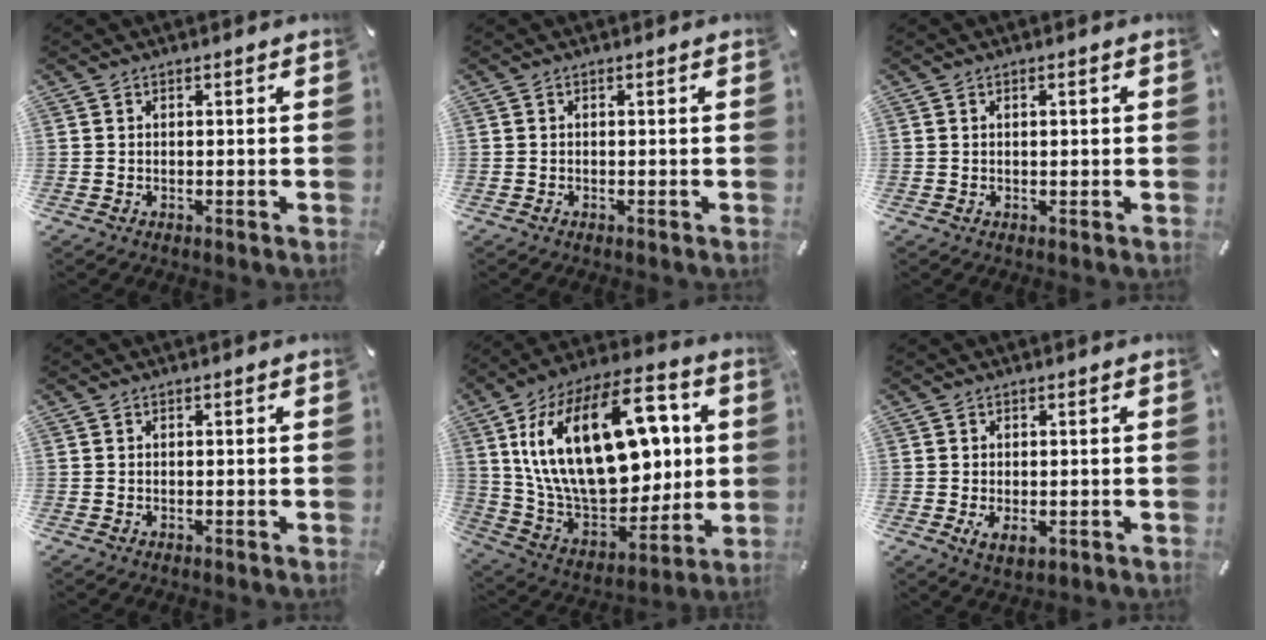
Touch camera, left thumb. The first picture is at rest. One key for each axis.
{"total": 0.0}
{"total": 0.9, "fx": 0.3, "fy": 0.3, "fz": 0.7, "tx": -0.016, "ty": 0.004, "tz": 0.005}
{"total": 0.0}
{"total": 30.2, "fx": 7.2, "fy": 17.8, "fz": 23.3, "tx": -0.445, "ty": -0.031, "tz": 0.129}
{"total": 2.7, "fx": -0.3, "fy": 1.2, "fz": 2.3, "tx": -0.046, "ty": 0.000, "tz": -0.004}